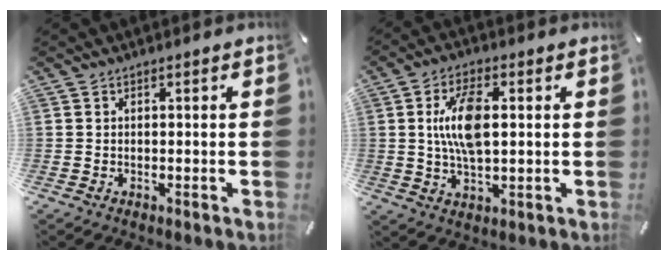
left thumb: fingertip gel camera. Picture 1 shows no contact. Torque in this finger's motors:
{"motor_torque": [1.75, 1.41, 1.32, -0.24, 0.34]}